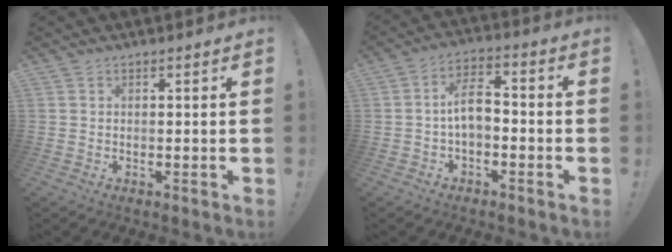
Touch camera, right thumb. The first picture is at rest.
{"total": 8.1, "force": [-0.9, 4.3, 6.8], "torque": [-0.121, 0.010, -0.016]}